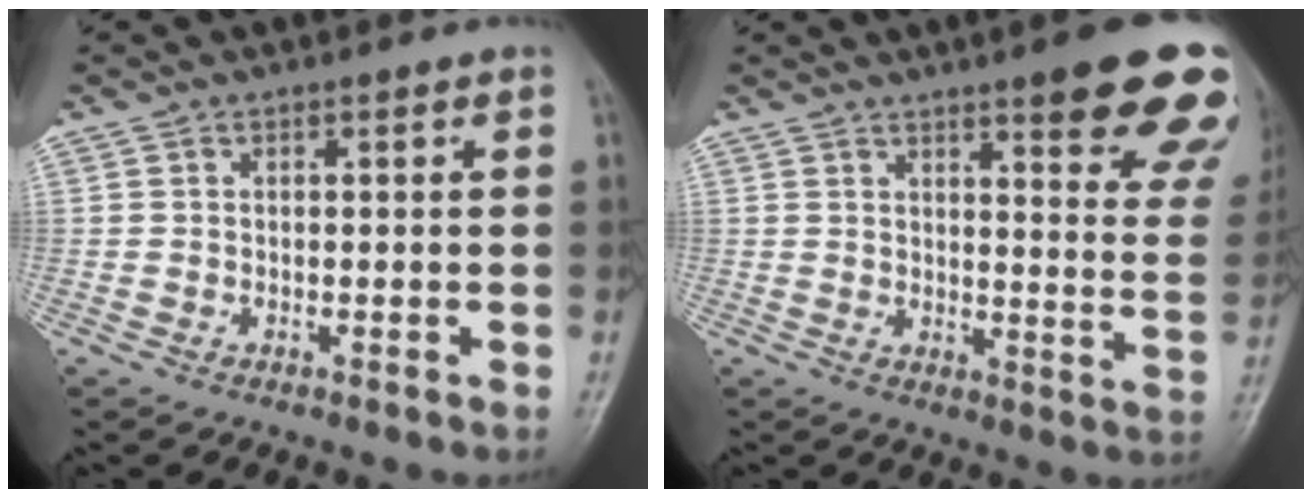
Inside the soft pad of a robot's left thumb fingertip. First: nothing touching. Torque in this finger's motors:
{"motor_torque": [2.20, 1.60, 1.32, -1.41, 0.04]}